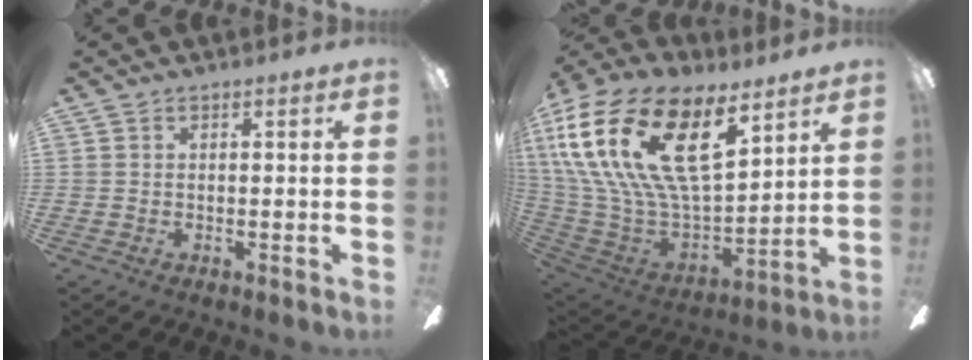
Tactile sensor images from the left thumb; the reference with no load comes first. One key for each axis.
{"total": 28.3, "fx": 12.4, "fy": 14.2, "fz": 21.0, "tx": -0.432, "ty": -0.073, "tz": 0.227}